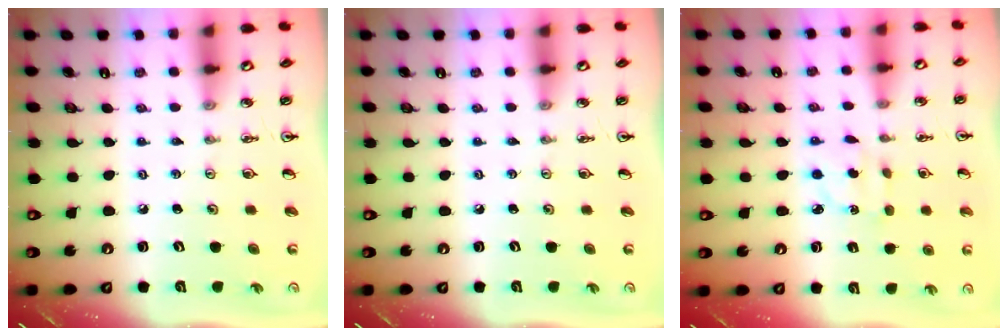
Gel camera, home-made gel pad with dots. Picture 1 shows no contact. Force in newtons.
{"total": 0.0}
{"total": 2.9, "press": 2.9, "slide": 0.6}